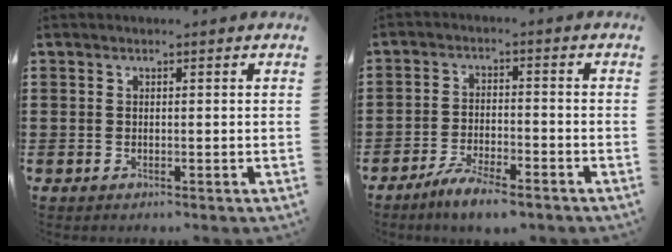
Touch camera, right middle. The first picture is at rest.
{"total": 4.8, "force": [-4.3, 0.4, 2.3], "torque": [-0.058, -0.006, -0.085]}